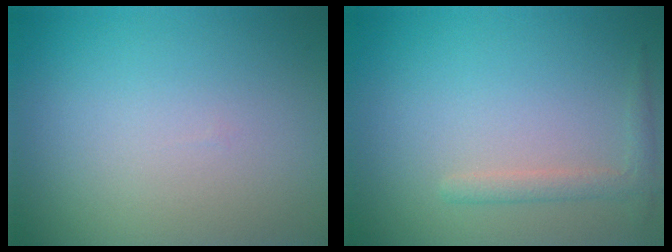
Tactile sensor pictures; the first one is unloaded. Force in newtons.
{"total": 1.5, "press": 1.5, "slide": 0.1}